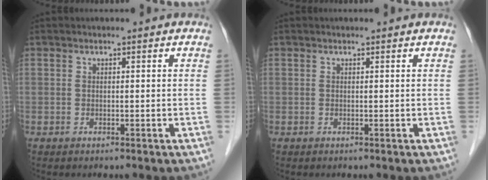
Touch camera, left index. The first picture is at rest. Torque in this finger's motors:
{"motor_torque": [0.11, -0.03, 0.00, -0.01]}